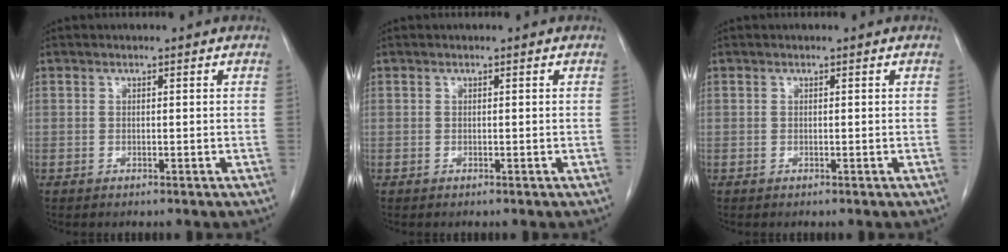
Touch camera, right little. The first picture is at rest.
{"total": 0.0}
{"total": 0.0}